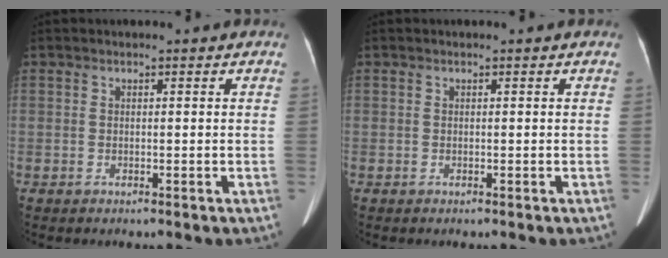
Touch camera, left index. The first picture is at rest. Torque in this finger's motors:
{"motor_torque": [0.00, 0.00, 0.00, 0.00]}